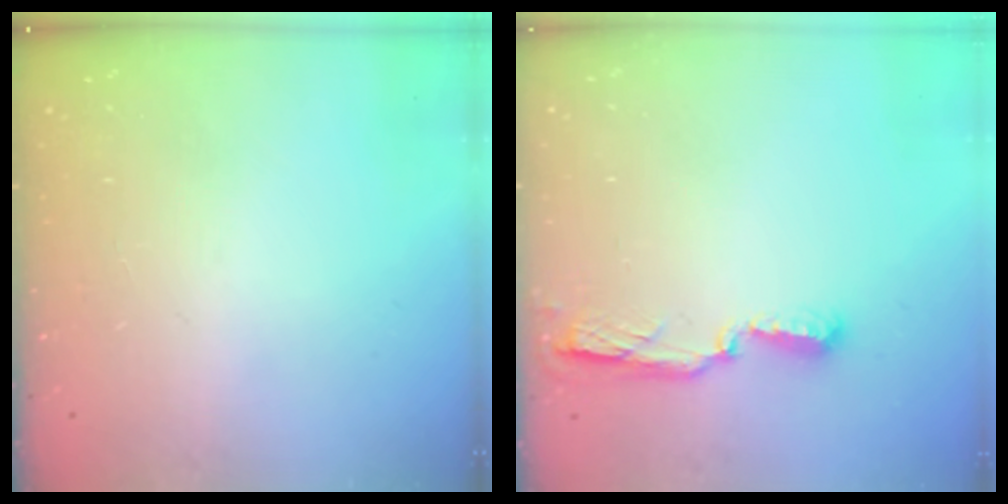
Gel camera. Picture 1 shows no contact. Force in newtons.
{"total": 9.5, "press": 7.8, "slide": 5.5}